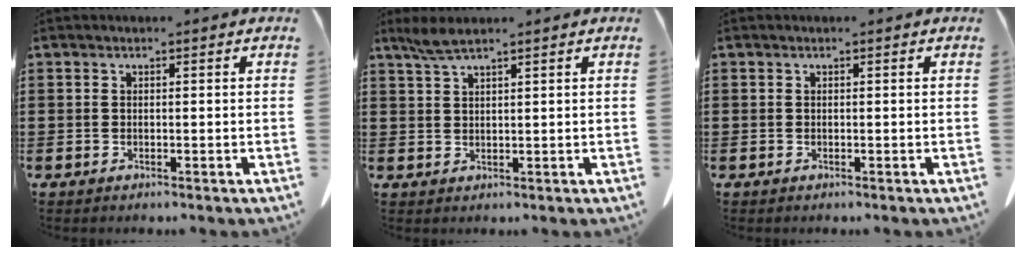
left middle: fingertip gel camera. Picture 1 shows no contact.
{"total": 3.0, "force": [2.3, 0.2, 2.0], "torque": [-0.045, -0.001, 0.044]}
{"total": 0.0}